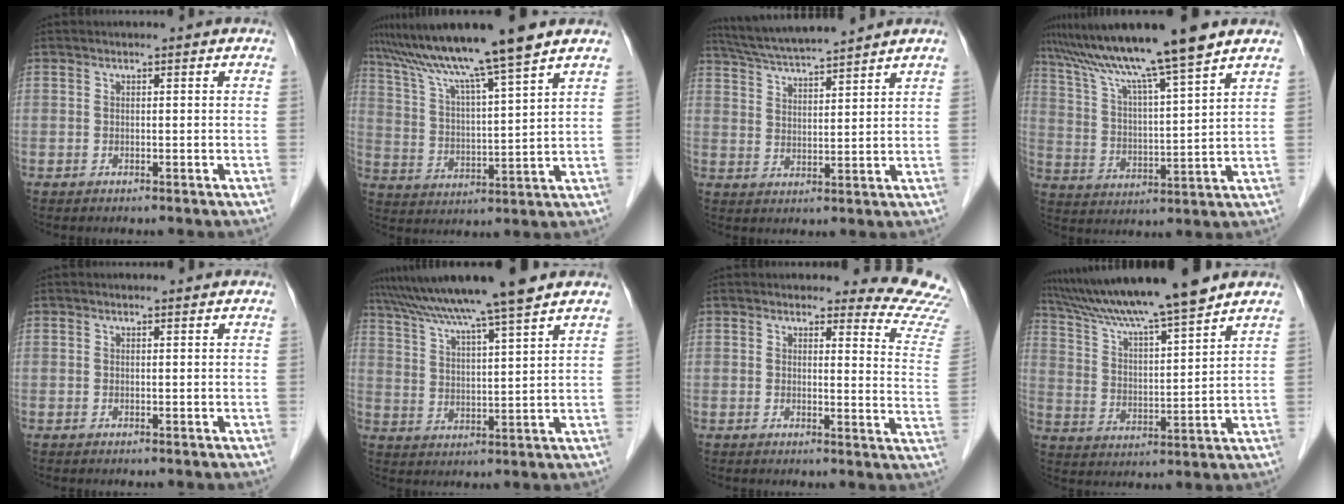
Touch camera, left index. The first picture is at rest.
{"total": 15.0, "force": [11.8, -1.2, 9.1], "torque": [-0.161, 0.015, 0.203]}
{"total": 10.5, "force": [9.6, -0.6, 4.3], "torque": [-0.081, 0.019, 0.163]}
{"total": 15.7, "force": [12.5, -0.9, 9.5], "torque": [-0.167, 0.014, 0.213]}
{"total": 1.0, "force": [1.0, 0.1, 0.3], "torque": [-0.011, 0.005, 0.014]}
{"total": 14.1, "force": [11.8, -1.0, 7.7], "torque": [-0.135, 0.018, 0.188]}
{"total": 10.7, "force": [10.7, 0.7, 0.7], "torque": [0.024, -0.110, 0.077]}
{"total": 15.8, "force": [13.7, -0.3, 7.9], "torque": [-0.140, 0.007, 0.232]}